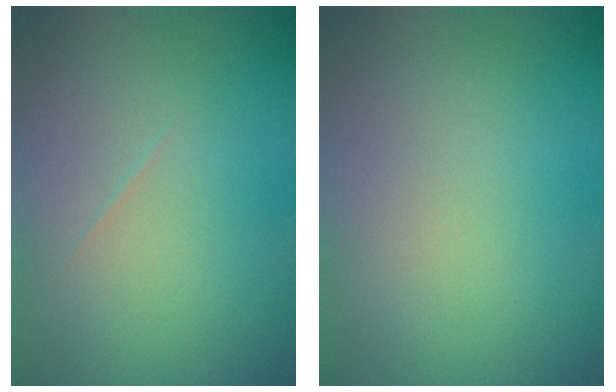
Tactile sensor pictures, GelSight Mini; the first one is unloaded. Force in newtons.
{"total": 0.0}